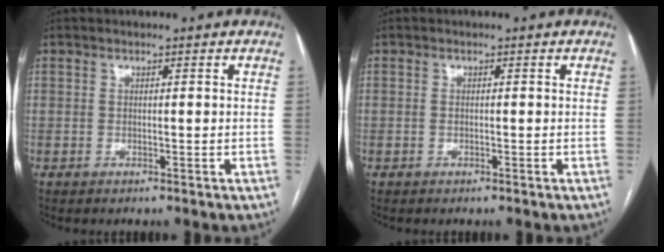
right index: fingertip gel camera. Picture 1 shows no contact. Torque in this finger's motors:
{"motor_torque": [-0.19, 0.03, -0.04, 0.00]}